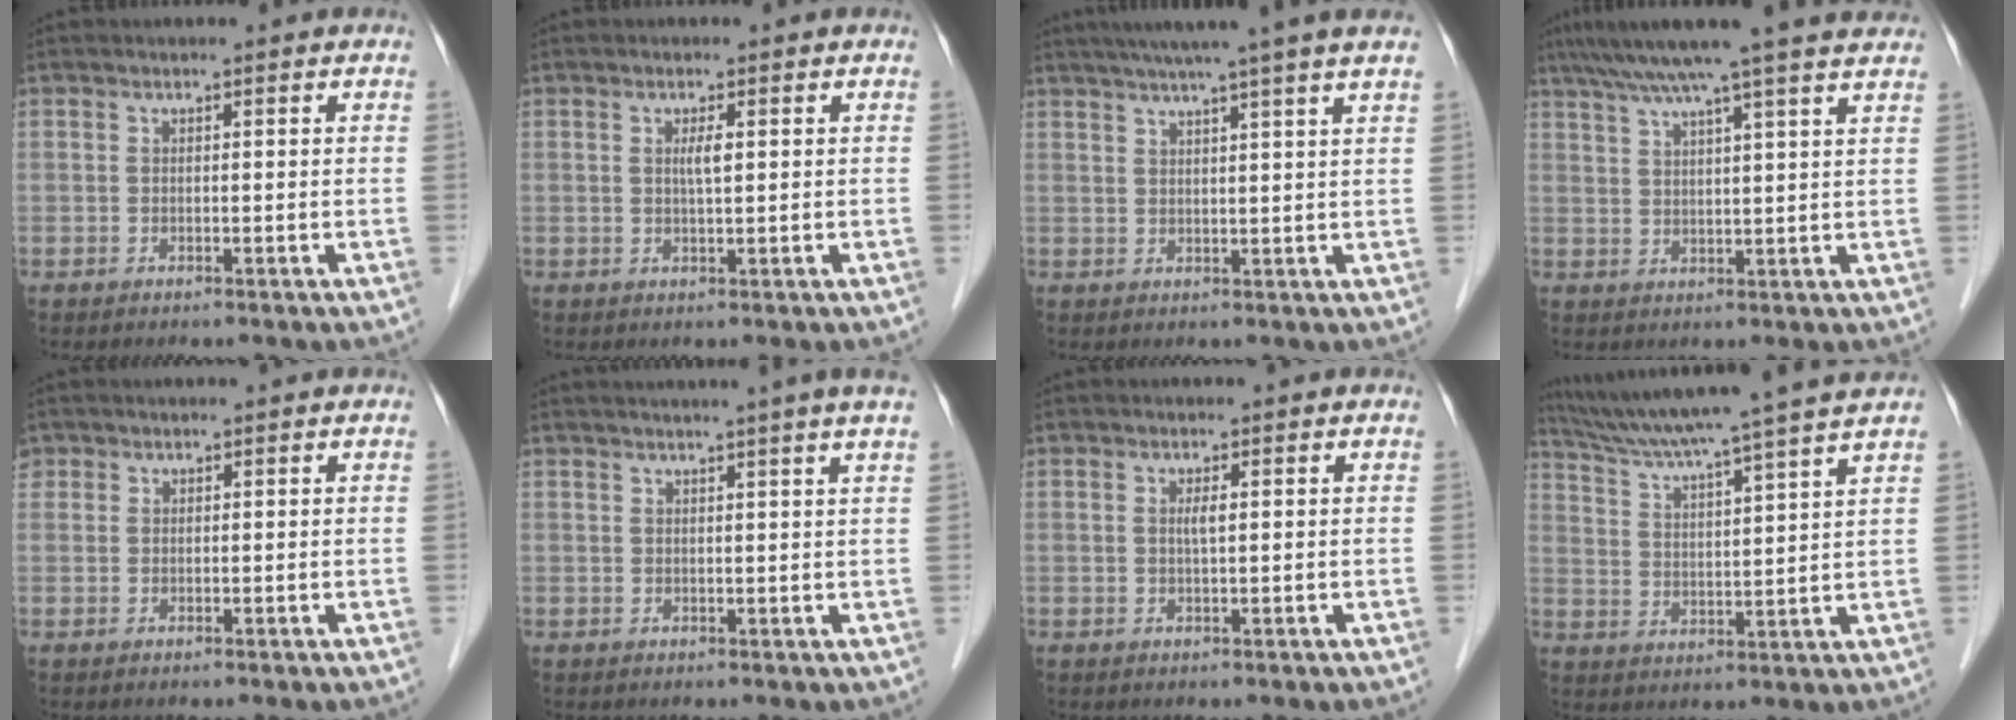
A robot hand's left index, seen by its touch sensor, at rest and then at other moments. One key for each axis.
{"total": 1.8, "fx": 0.4, "fy": 0.2, "fz": 1.8, "tx": -0.036, "ty": 0.000, "tz": 0.007}
{"total": 10.9, "fx": 8.7, "fy": -1.7, "fz": 6.3, "tx": -0.094, "ty": 0.016, "tz": 0.106}
{"total": 15.0, "fx": 12.5, "fy": -0.8, "fz": 8.3, "tx": -0.138, "ty": 0.029, "tz": 0.163}
{"total": 0.9, "fx": 0.5, "fy": 0.7, "fz": 0.0, "tx": 0.008, "ty": 0.003, "tz": 0.008}
{"total": 4.7, "fx": 3.9, "fy": -1.3, "fz": 2.4, "tx": -0.033, "ty": 0.007, "tz": 0.044}
{"total": 1.4, "fx": 0.3, "fy": 0.1, "fz": 1.3, "tx": -0.029, "ty": 0.000, "tz": 0.006}
{"total": 16.2, "fx": 13.9, "fy": -1.8, "fz": 8.1, "tx": -0.141, "ty": -0.001, "tz": 0.205}